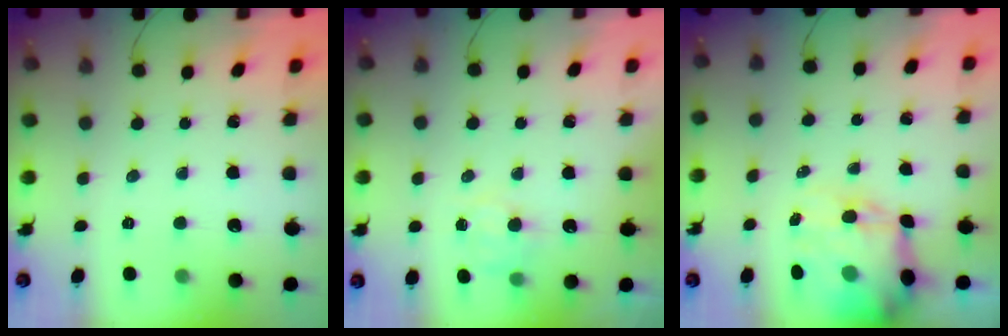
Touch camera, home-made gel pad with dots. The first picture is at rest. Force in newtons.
{"total": 7.4, "press": 7.2, "slide": 1.7}
{"total": 11.6, "press": 11.2, "slide": 3.0}